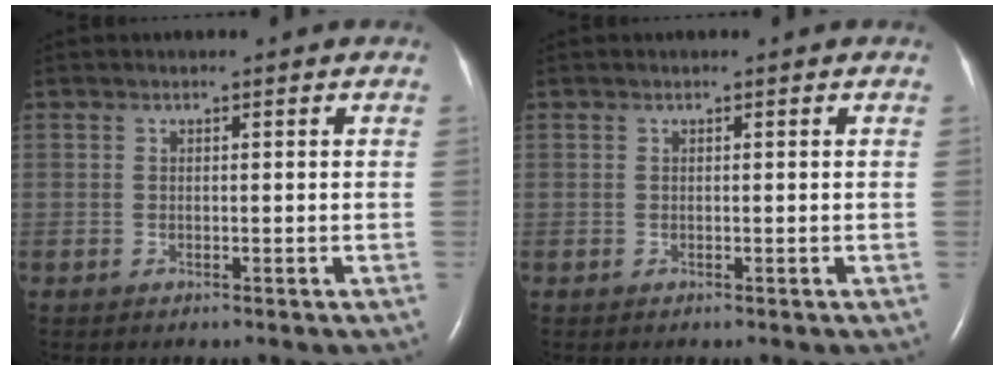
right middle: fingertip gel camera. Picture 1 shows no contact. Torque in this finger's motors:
{"motor_torque": [0.00, 0.00, -0.02, 0.00]}